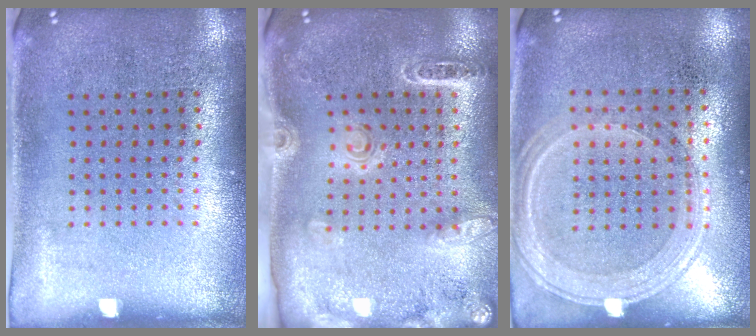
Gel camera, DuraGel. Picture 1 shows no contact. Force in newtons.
{"total": 1.7, "press": 1.7, "slide": 0.1}
{"total": 1.3, "press": 1.2, "slide": 0.5}